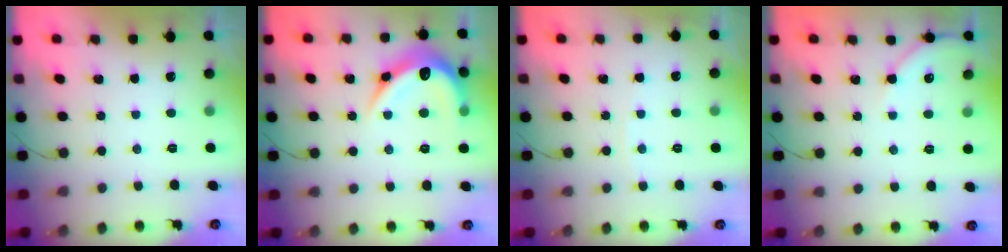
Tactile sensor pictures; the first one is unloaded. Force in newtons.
{"total": 15.0, "press": 15.0, "slide": 0.3}
{"total": 3.1, "press": 3.1, "slide": 0.4}
{"total": 5.9, "press": 5.8, "slide": 0.8}